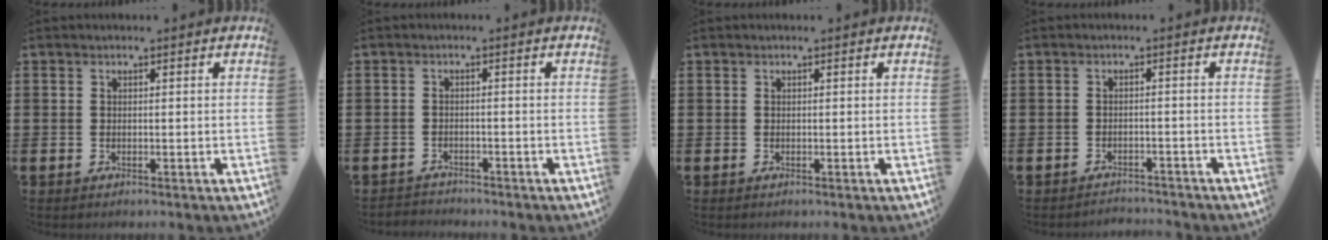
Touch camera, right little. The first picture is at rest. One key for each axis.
{"total": 1.3, "fx": -1.3, "fy": 0.2, "fz": -0.2, "tx": -0.001, "ty": 0.004, "tz": -0.028}
{"total": 0.0}
{"total": 1.6, "fx": -1.6, "fy": 0.1, "fz": -0.2, "tx": -0.002, "ty": 0.004, "tz": -0.036}